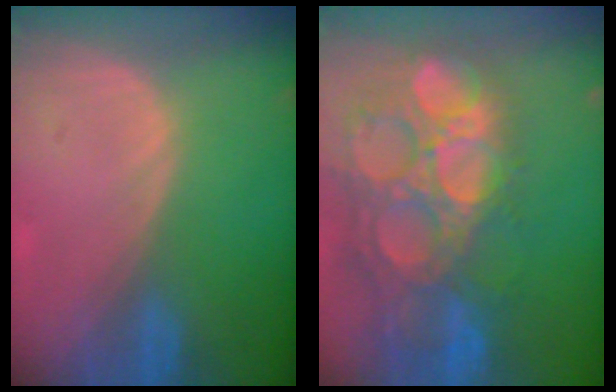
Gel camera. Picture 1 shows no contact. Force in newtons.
{"total": 15.4, "press": 12.8, "slide": 8.7}